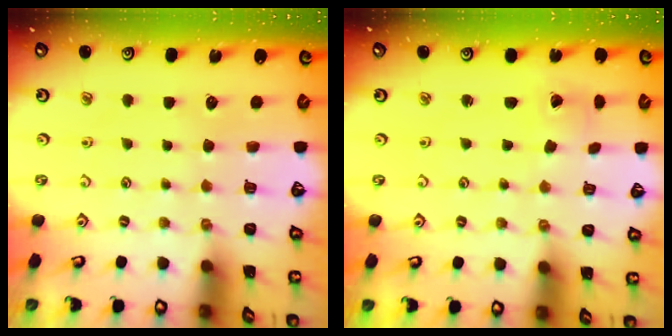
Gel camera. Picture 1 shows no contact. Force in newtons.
{"total": 0.7, "press": 0.7, "slide": 0.1}